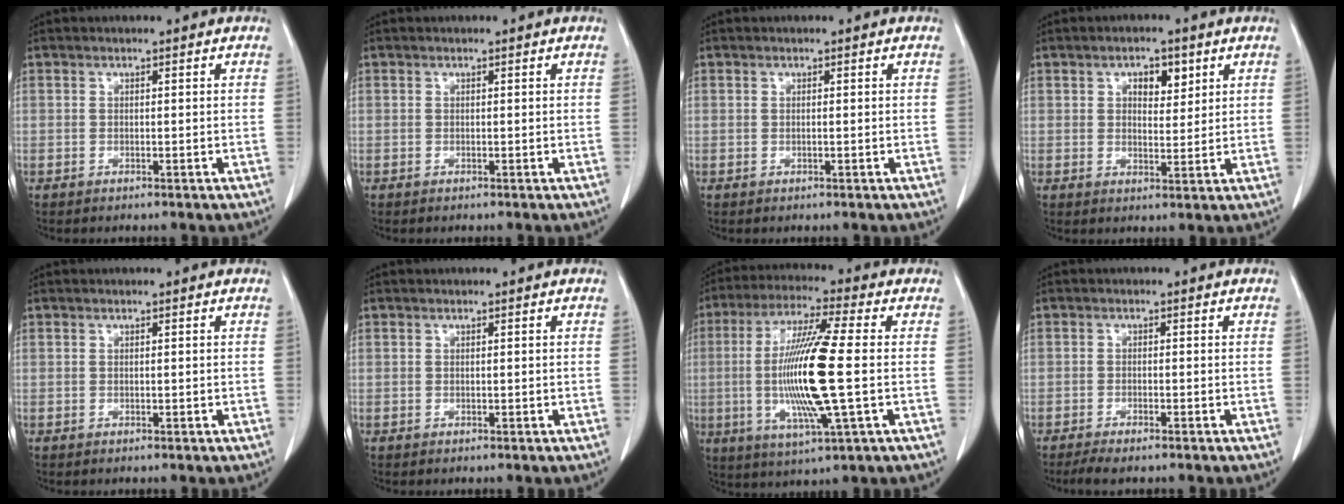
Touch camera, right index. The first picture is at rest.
{"total": 0.0}
{"total": 0.0}
{"total": 4.1, "force": [1.9, 2.1, 3.0], "torque": [-0.043, 0.003, 0.030]}
{"total": 0.0}
{"total": 0.0}
{"total": 15.4, "force": [-1.2, 0.4, 15.3], "torque": [-0.309, -0.011, -0.029]}
{"total": 4.0, "force": [-3.2, 0.6, 2.3], "torque": [-0.036, -0.008, -0.049]}